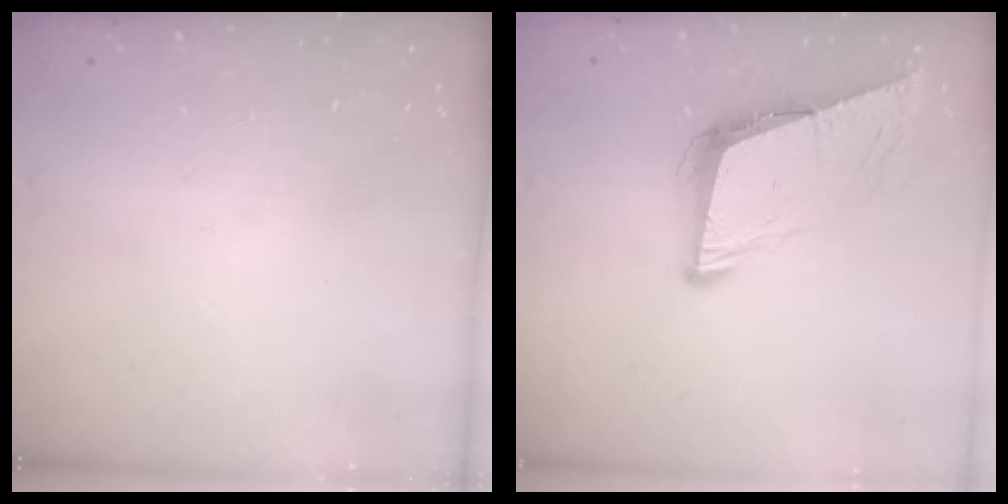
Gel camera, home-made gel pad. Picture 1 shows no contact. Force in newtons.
{"total": 8.9, "press": 8.2, "slide": 3.6}